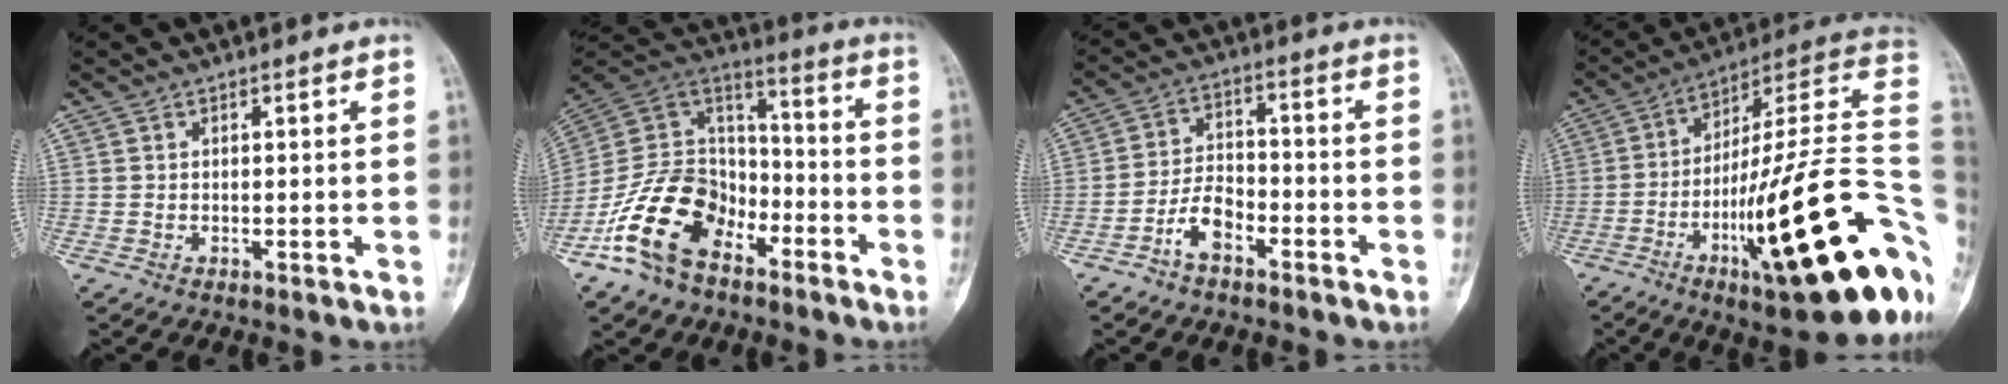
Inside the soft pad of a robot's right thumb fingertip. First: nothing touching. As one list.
[{"total": 17.9, "force": [-9.8, 11.4, 9.8], "torque": [-0.164, 0.084, -0.188]}, {"total": 6.6, "force": [-3.9, 3.5, 4.0], "torque": [-0.071, 0.033, -0.078]}, {"total": 32.9, "force": [-9.2, 7.6, 30.6], "torque": [-0.373, 0.056, -0.141]}]